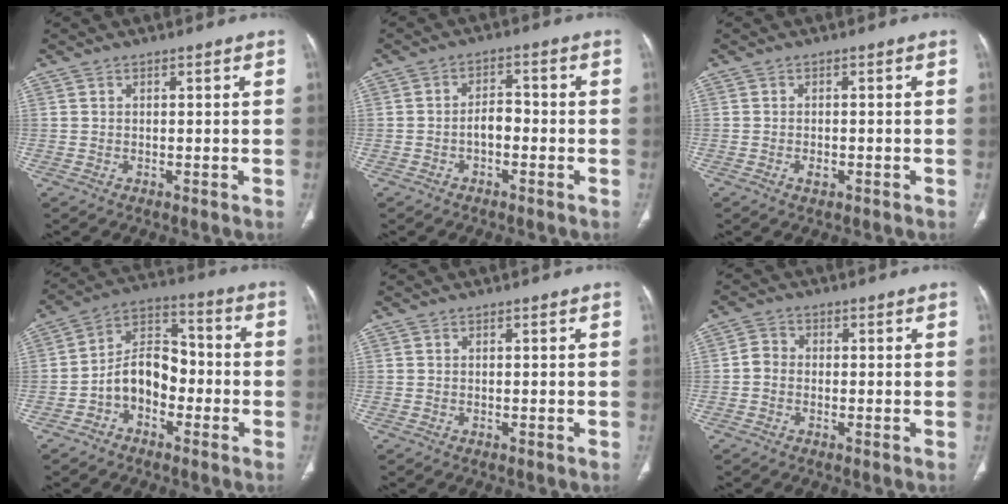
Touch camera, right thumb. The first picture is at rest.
{"total": 3.6, "force": [-1.3, 2.1, 2.6], "torque": [-0.034, 0.020, -0.026]}
{"total": 1.6, "force": [-0.8, 0.8, 1.1], "torque": [-0.021, 0.005, -0.012]}
{"total": 10.9, "force": [-3.4, 7.7, 7.0], "torque": [-0.094, 0.048, -0.071]}
{"total": 0.0}
{"total": 2.8, "force": [-0.6, 2.4, 1.3], "torque": [-0.014, 0.009, -0.018]}